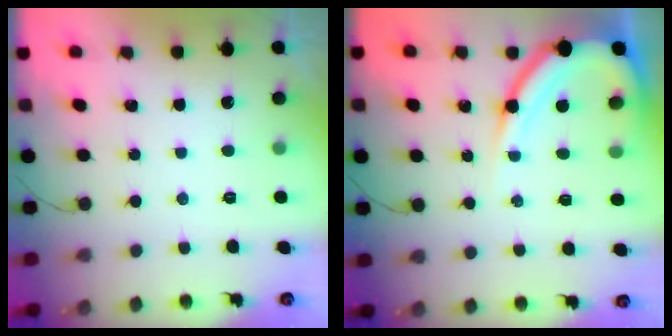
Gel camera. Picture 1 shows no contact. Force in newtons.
{"total": 13.0, "press": 13.0, "slide": 1.0}